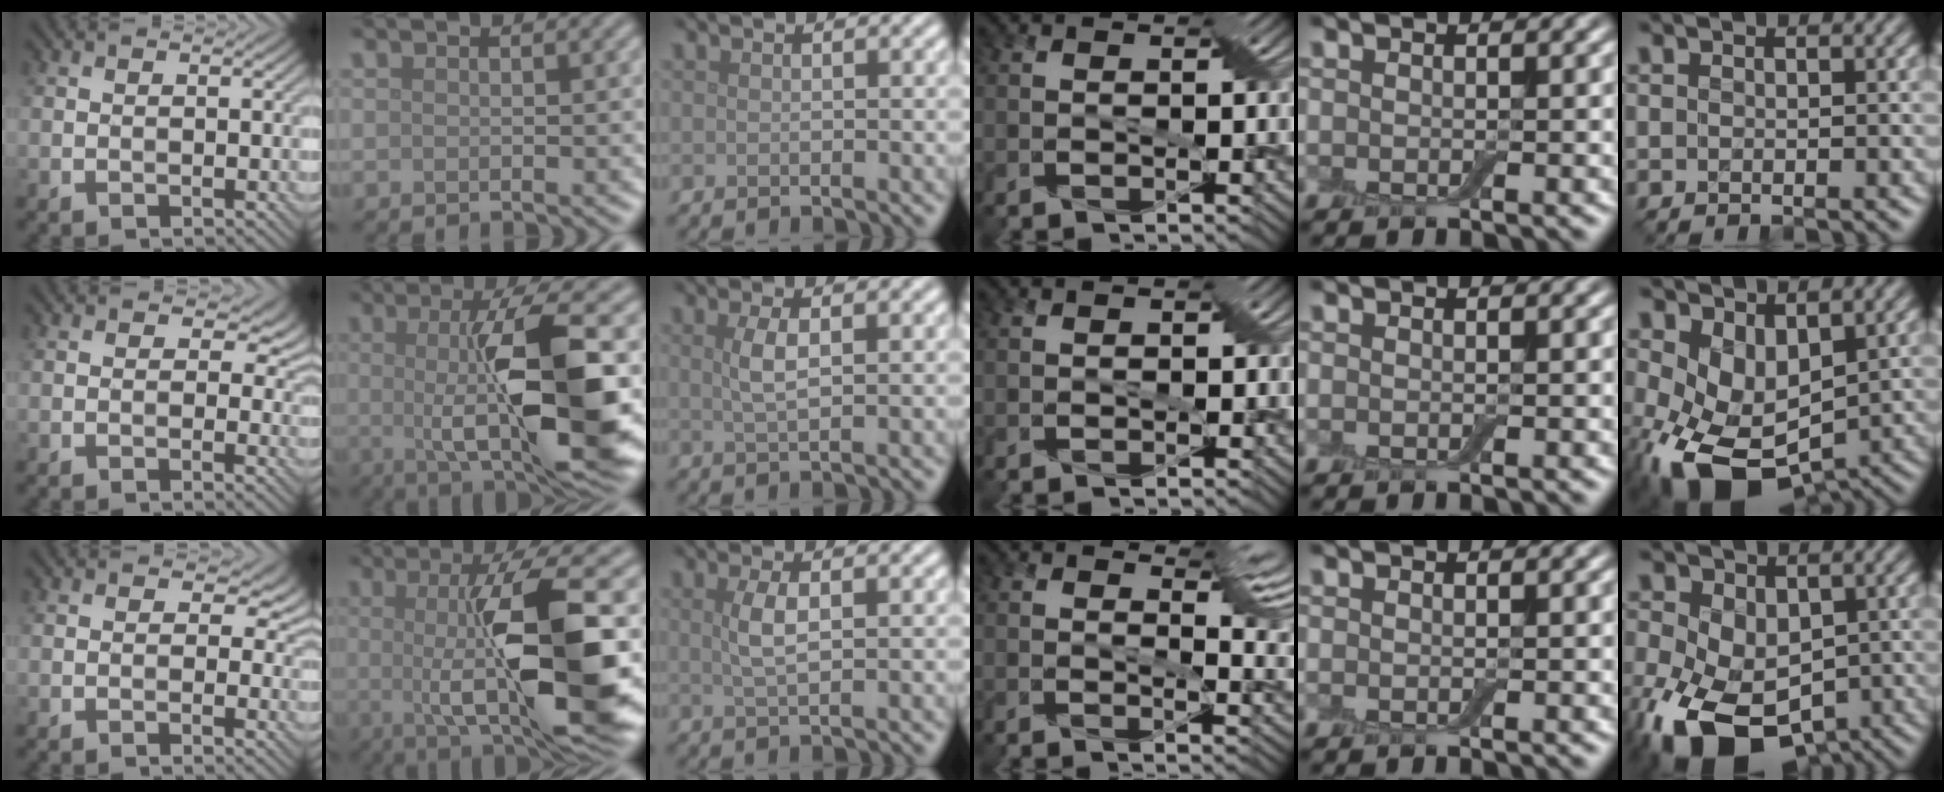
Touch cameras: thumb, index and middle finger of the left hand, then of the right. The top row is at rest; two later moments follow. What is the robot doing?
{"motion": "wrap", "object": "cling film"}